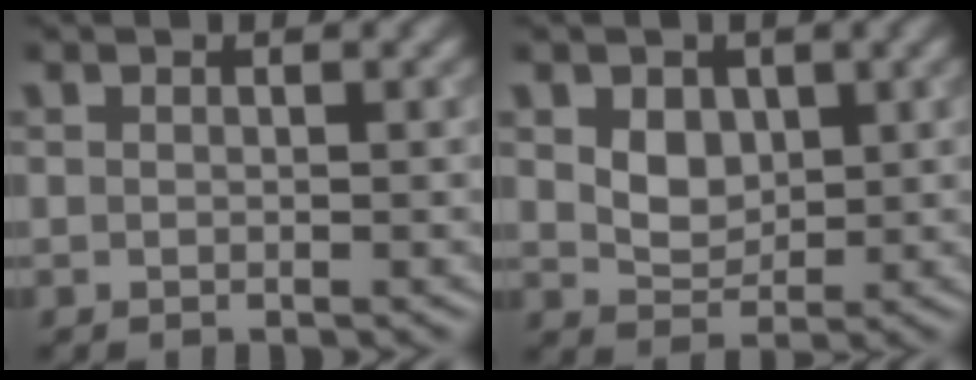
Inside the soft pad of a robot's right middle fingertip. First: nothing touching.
{"total": 3.3, "force": [1.1, 2.5, 1.9], "torque": [-0.041, -0.006, 0.020]}